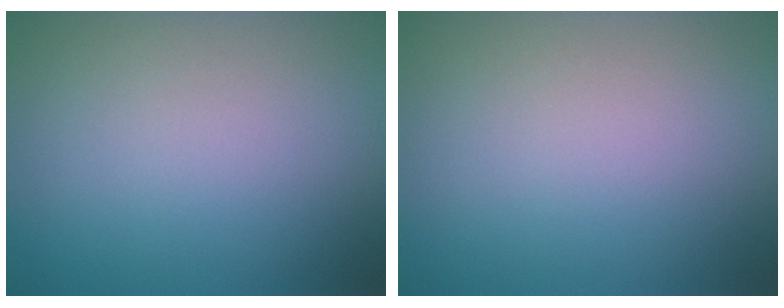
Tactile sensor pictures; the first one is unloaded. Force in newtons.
{"total": 0.0}